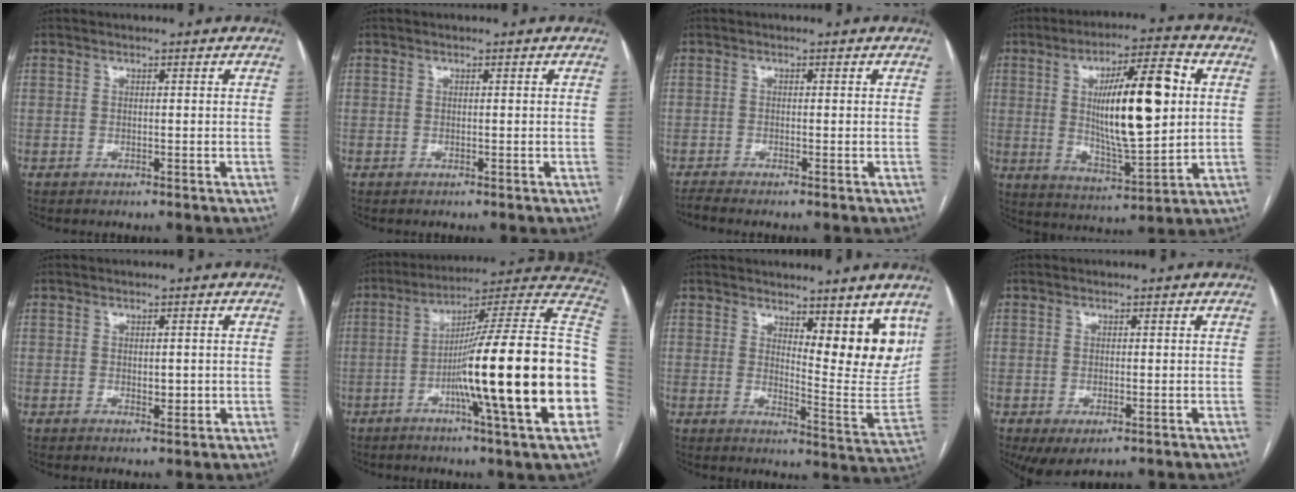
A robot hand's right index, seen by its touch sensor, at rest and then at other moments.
{"total": 0.0}
{"total": 1.5, "force": [-1.3, -0.5, 0.6], "torque": [-0.016, -0.003, -0.028]}
{"total": 16.7, "force": [2.9, 3.5, 16.1], "torque": [-0.272, 0.006, 0.049]}
{"total": 1.9, "force": [0.0, 1.0, 1.7], "torque": [-0.023, -0.003, 0.005]}
{"total": 27.1, "force": [-5.4, -0.6, 26.6], "torque": [-0.311, -0.001, -0.105]}
{"total": 11.7, "force": [8.2, 2.8, 7.8], "torque": [-0.086, -0.032, 0.109]}
{"total": 3.9, "force": [-1.6, 1.7, 3.1], "torque": [-0.049, -0.010, -0.015]}